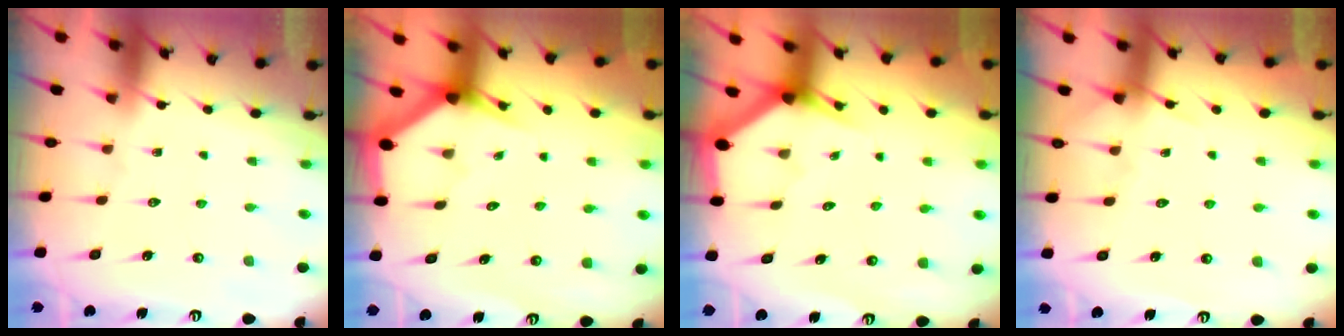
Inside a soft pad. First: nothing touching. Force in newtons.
{"total": 3.0, "press": 3.0, "slide": 0.1}
{"total": 3.0, "press": 3.0, "slide": 0.1}
{"total": 5.1, "press": 5.0, "slide": 0.6}